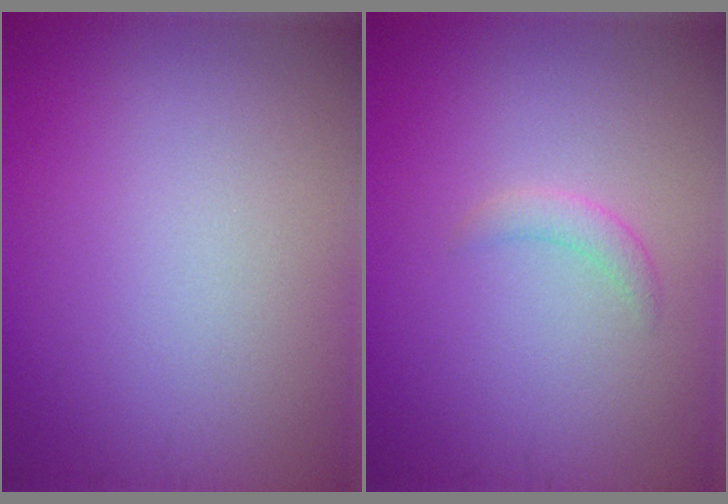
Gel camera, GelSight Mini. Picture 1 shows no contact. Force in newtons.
{"total": 1.3, "press": 1.3, "slide": 0.0}